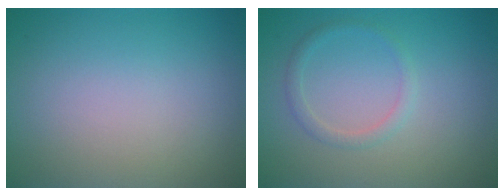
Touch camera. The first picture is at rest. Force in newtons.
{"total": 1.3, "press": 1.3, "slide": 0.1}